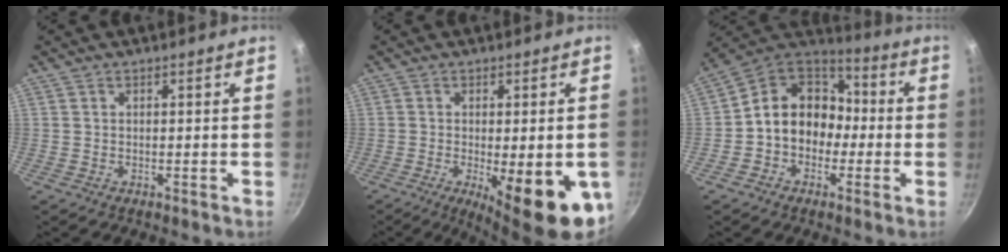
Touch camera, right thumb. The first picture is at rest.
{"total": 15.3, "force": [-4.8, 4.6, 13.8], "torque": [-0.161, -0.011, -0.054]}
{"total": 13.6, "force": [-1.4, 11.2, 7.5], "torque": [-0.074, 0.049, -0.042]}